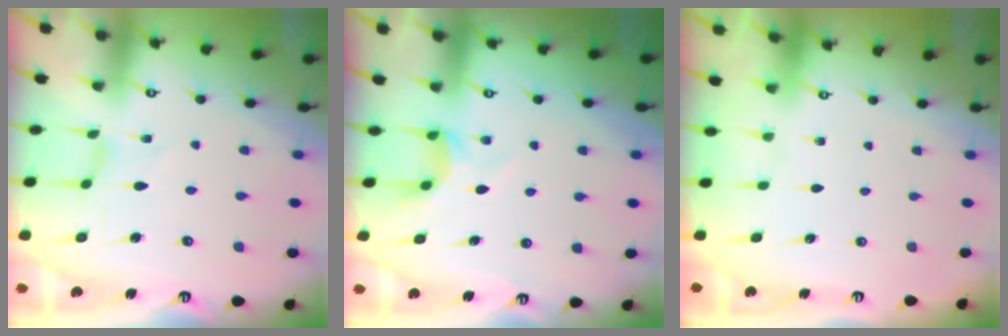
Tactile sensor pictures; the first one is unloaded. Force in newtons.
{"total": 4.0, "press": 4.0, "slide": 0.4}
{"total": 0.0}